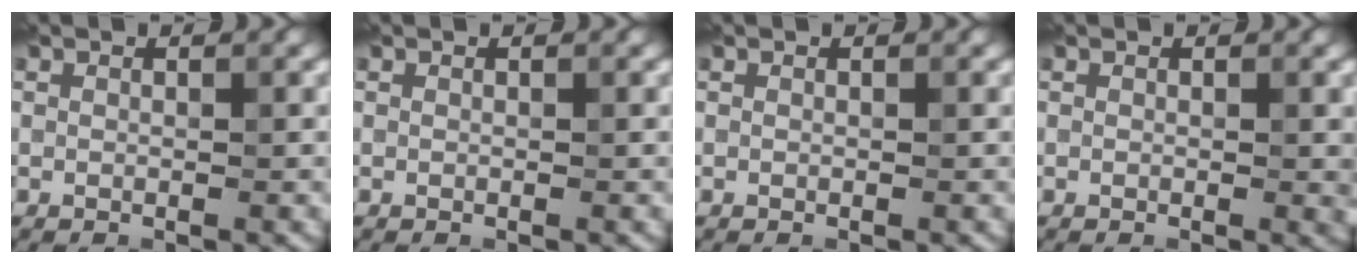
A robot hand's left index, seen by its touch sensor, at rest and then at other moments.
{"total": 0.0}
{"total": 0.0}
{"total": 0.9, "force": [0.0, 0.1, 0.9], "torque": [-0.009, -0.002, -0.002]}